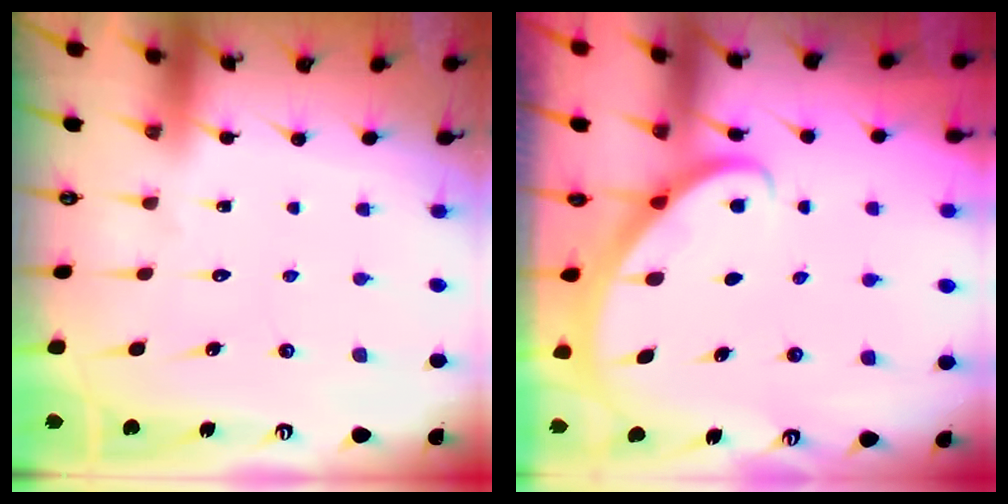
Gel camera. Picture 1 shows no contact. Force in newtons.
{"total": 2.9, "press": 2.9, "slide": 0.2}